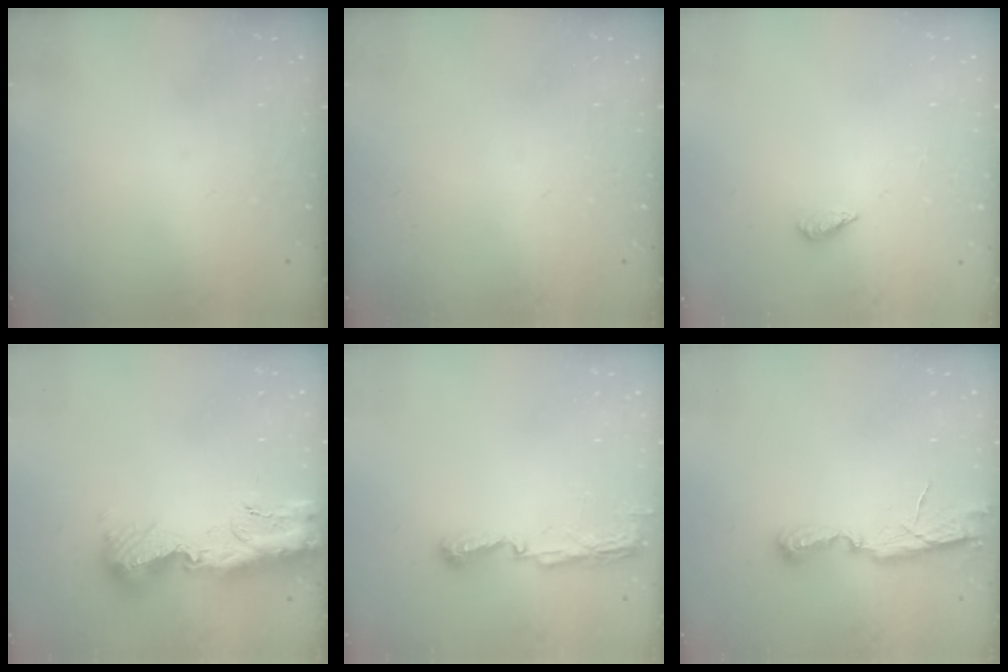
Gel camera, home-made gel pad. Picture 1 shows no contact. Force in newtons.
{"total": 0.0}
{"total": 2.3, "press": 2.2, "slide": 0.8}
{"total": 15.0, "press": 14.9, "slide": 1.7}
{"total": 5.8, "press": 5.8, "slide": 0.5}
{"total": 6.5, "press": 6.5, "slide": 0.5}